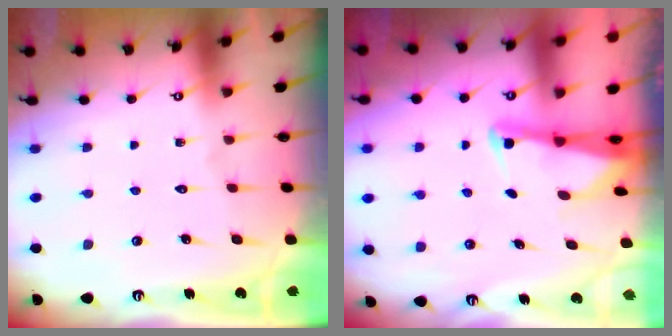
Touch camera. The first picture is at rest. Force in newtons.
{"total": 2.6, "press": 2.6, "slide": 0.2}